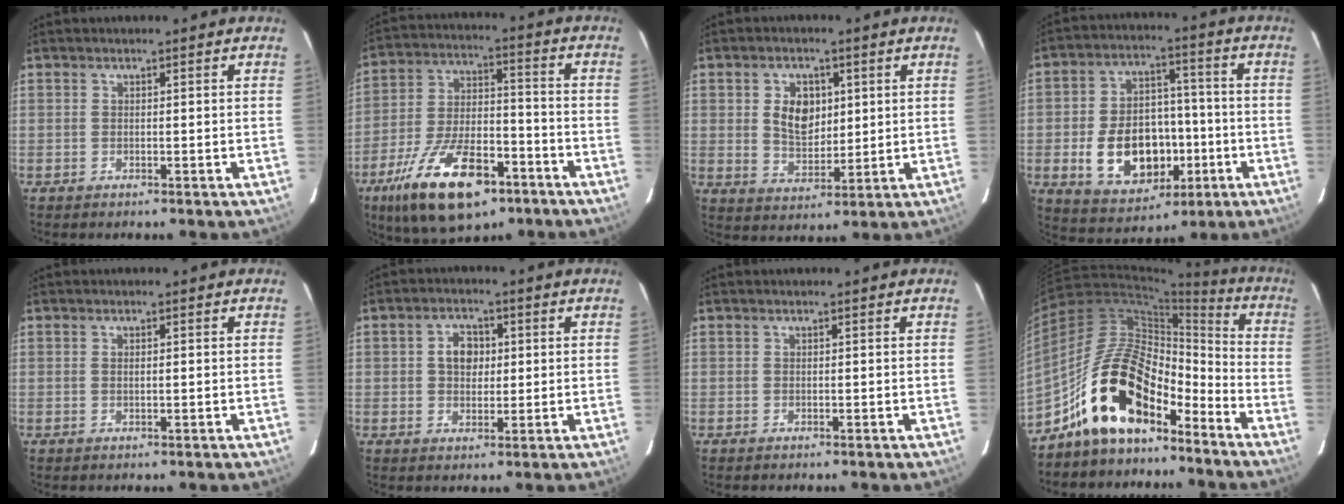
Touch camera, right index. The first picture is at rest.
{"total": 20.0, "force": [-11.7, 8.4, 13.9], "torque": [-0.264, -0.019, -0.190]}
{"total": 7.4, "force": [1.7, 5.2, 5.1], "torque": [-0.088, 0.006, 0.039]}
{"total": 15.6, "force": [-4.2, 10.7, 10.6], "torque": [-0.217, 0.016, -0.043]}
{"total": 0.7, "force": [0.1, 0.2, 0.7], "torque": [-0.014, 0.002, 0.002]}
{"total": 4.8, "force": [0.8, 3.7, 2.9], "torque": [-0.048, 0.015, 0.015]}
{"total": 0.0}
{"total": 18.1, "force": [-11.4, 8.5, 11.1], "torque": [-0.201, 0.029, -0.185]}